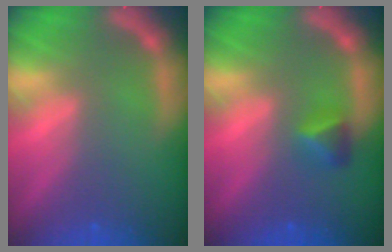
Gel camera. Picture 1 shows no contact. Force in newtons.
{"total": 1.9}